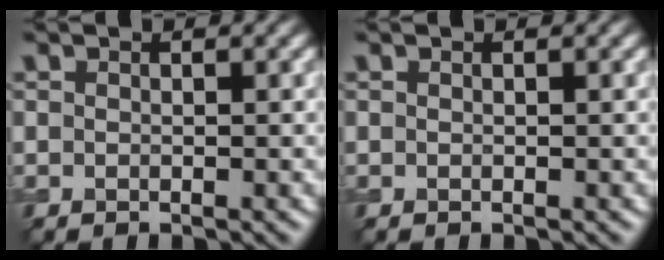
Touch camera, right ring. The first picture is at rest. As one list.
[{"total": 0.0}]